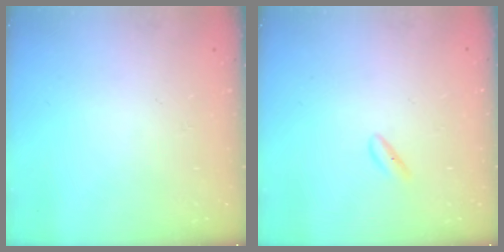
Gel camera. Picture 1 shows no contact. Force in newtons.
{"total": 2.0, "press": 1.8, "slide": 0.7}